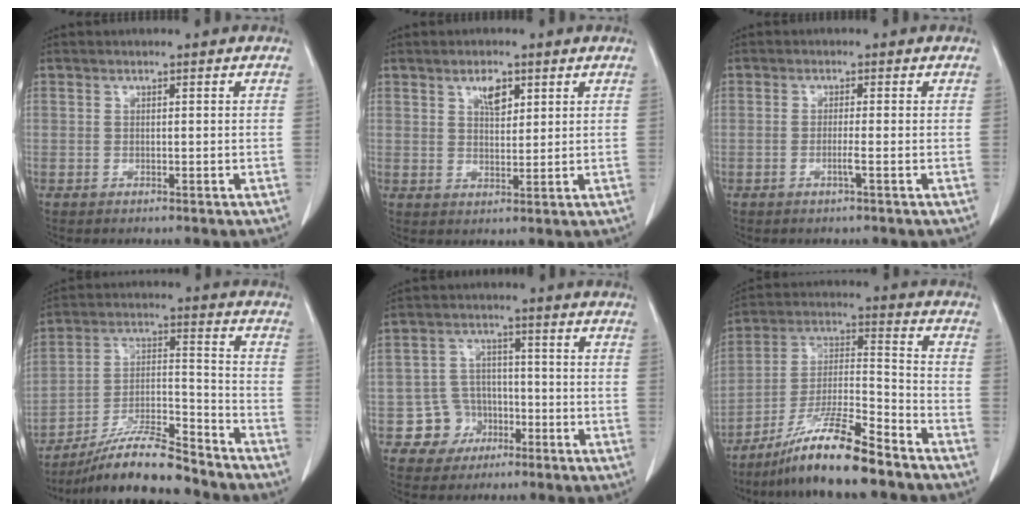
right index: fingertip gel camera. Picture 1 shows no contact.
{"total": 3.7, "force": [2.0, 1.6, 2.6], "torque": [-0.047, 0.000, 0.037]}
{"total": 1.7, "force": [-0.7, -0.4, 1.5], "torque": [-0.029, -0.002, -0.014]}
{"total": 14.2, "force": [-12.5, 1.7, 6.6], "torque": [-0.116, 0.009, -0.219]}
{"total": 5.8, "force": [-2.7, 5.2, 0.3], "torque": [0.004, 0.017, -0.041]}
{"total": 13.7, "force": [-10.5, 0.6, 8.8], "torque": [-0.170, -0.013, -0.190]}